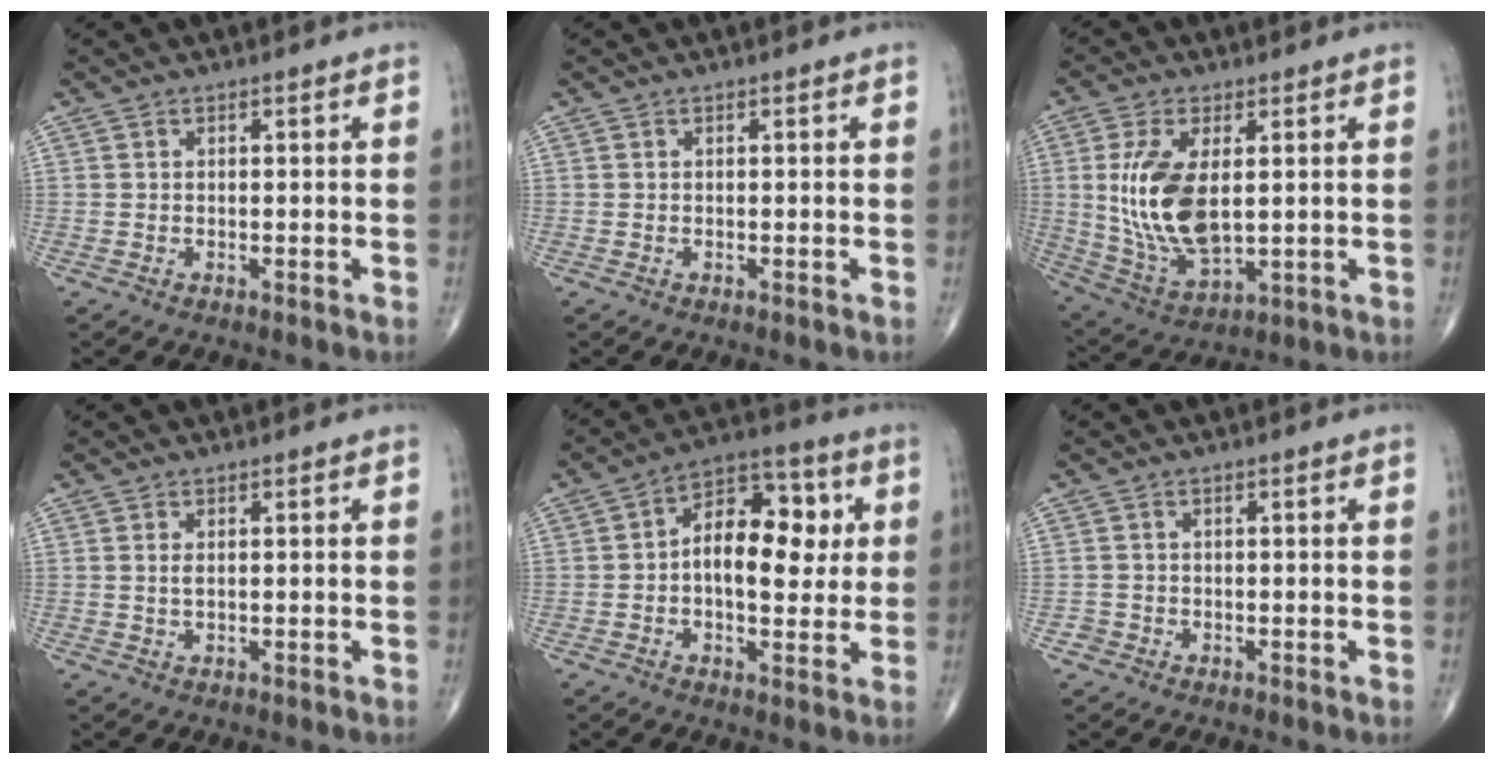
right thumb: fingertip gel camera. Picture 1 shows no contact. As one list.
[{"total": 0.0}, {"total": 14.6, "force": [1.7, 7.3, 12.5], "torque": [-0.252, -0.017, 0.047]}, {"total": 1.2, "force": [0.3, 0.5, 1.0], "torque": [-0.023, -0.002, 0.008]}, {"total": 13.9, "force": [1.2, 8.0, 11.3], "torque": [-0.136, 0.024, 0.009]}, {"total": 1.2, "force": [-0.6, 1.0, -0.1], "torque": [0.006, 0.006, -0.017]}]